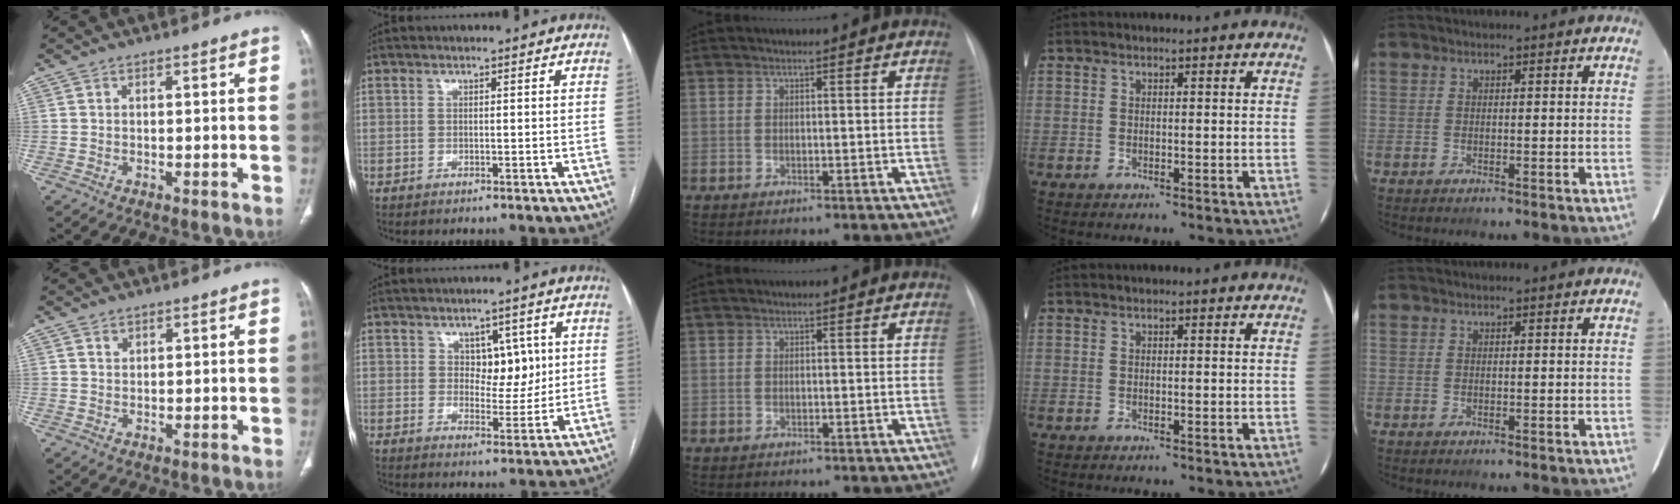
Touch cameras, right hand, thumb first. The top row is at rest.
{"thumb": {"total": 1.1, "force": [0.8, 0.7, 0.3], "torque": [0.001, -0.005, 0.014]}, "index": {"total": 5.4, "force": [1.7, 3.3, 4.0], "torque": [-0.047, 0.004, 0.030]}}